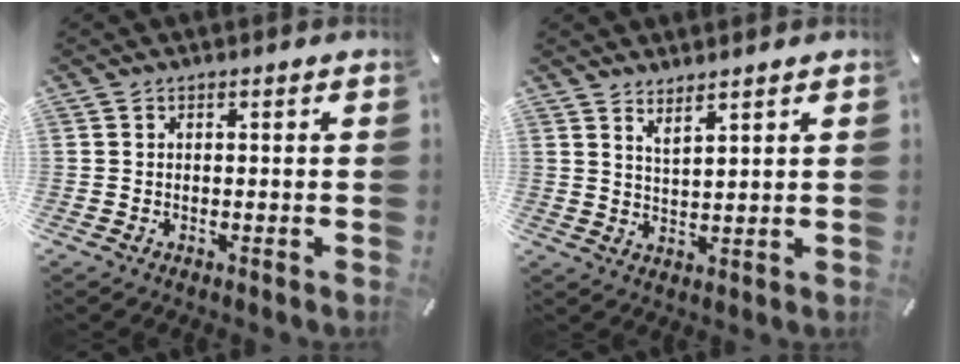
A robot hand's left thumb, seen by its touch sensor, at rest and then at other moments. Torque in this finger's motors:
{"motor_torque": [0.08, -0.09, -0.12, -0.17, -0.04]}